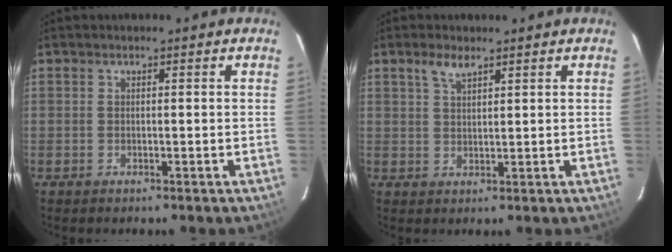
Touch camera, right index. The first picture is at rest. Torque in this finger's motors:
{"motor_torque": [0.00, 0.00, 0.08, 0.04]}